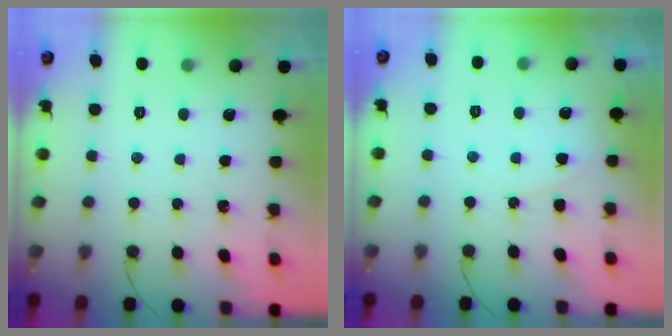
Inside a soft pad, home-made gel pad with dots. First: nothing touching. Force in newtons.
{"total": 3.8, "press": 3.8, "slide": 0.4}